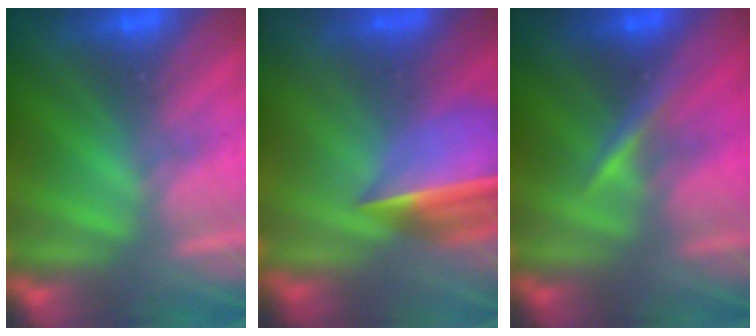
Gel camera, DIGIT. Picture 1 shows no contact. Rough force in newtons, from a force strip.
{"total": 6.9}
{"total": 2.9}